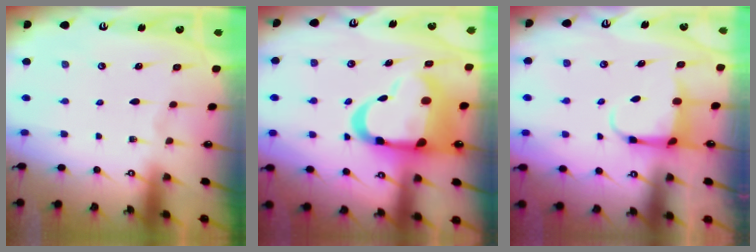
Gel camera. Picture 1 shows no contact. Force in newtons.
{"total": 18.0, "press": 17.5, "slide": 4.0}
{"total": 4.5, "press": 4.4, "slide": 1.2}